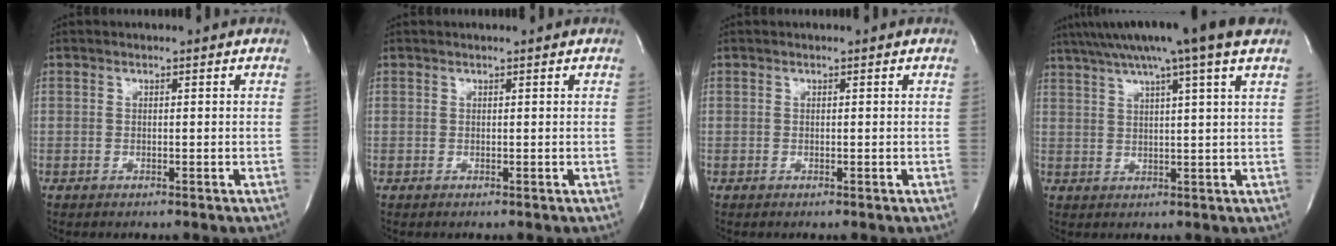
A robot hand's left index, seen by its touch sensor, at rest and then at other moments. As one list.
[{"total": 0.6, "force": [0.6, -0.1, 0.2], "torque": [0.002, 0.003, 0.012]}, {"total": 0.0}, {"total": 14.4, "force": [10.9, -1.1, 9.4], "torque": [-0.161, 0.034, 0.148]}]